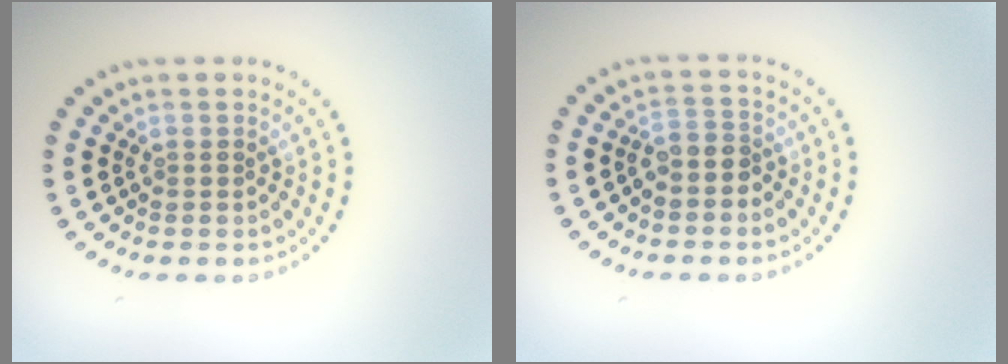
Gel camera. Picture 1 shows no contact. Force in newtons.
{"total": 2.0, "press": 1.6, "slide": 1.2}